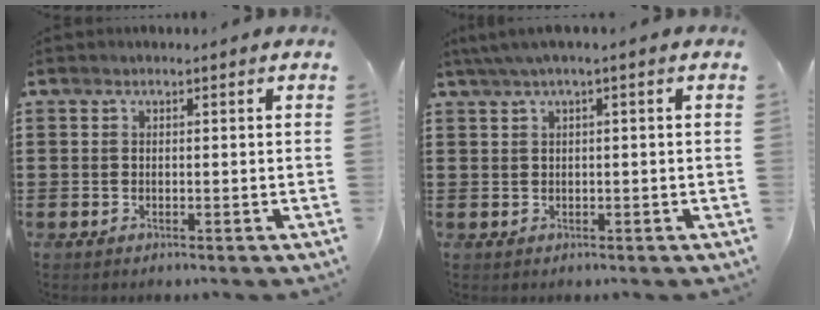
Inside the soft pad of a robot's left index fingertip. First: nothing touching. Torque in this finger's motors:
{"motor_torque": [0.91, -0.88, 0.29, 0.10]}